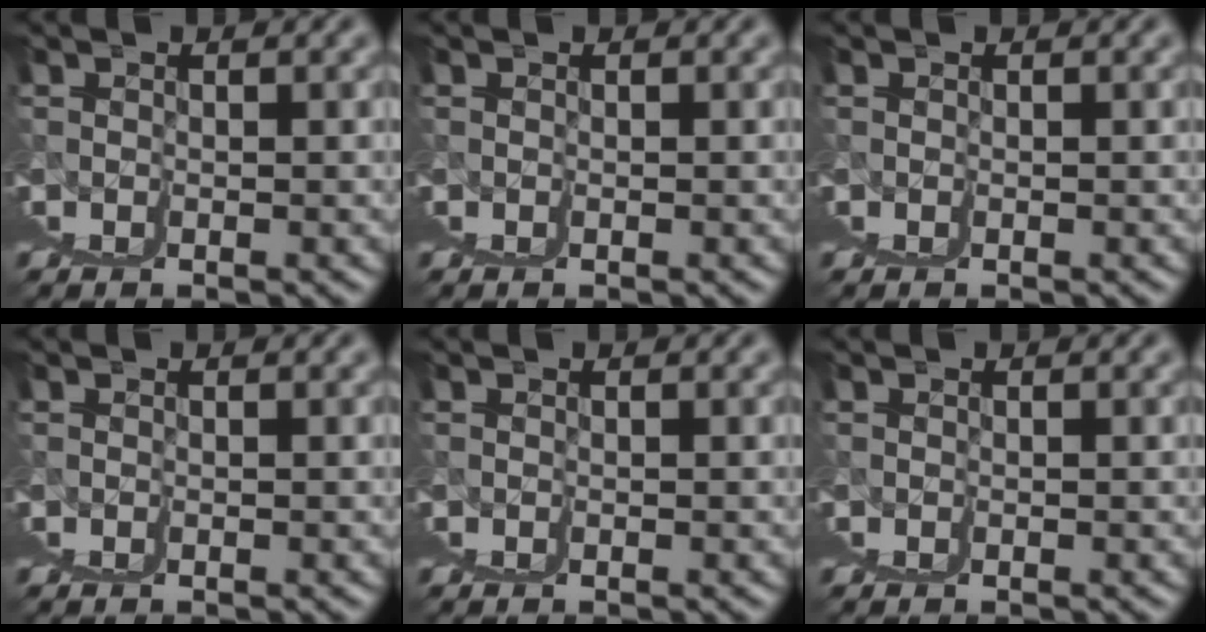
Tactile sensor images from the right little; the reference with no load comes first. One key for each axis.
{"total": 0.0}
{"total": 0.0}
{"total": 0.0}
{"total": 0.0}
{"total": 0.0}